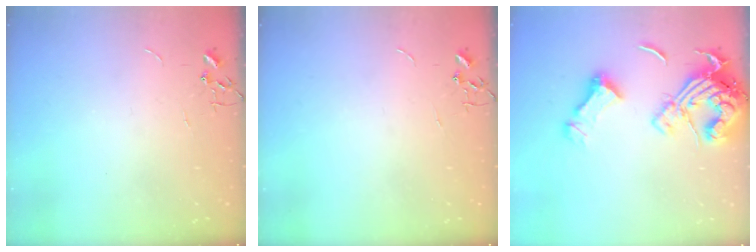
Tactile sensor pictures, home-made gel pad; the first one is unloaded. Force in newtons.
{"total": 0.0}
{"total": 17.9, "press": 17.7, "slide": 2.2}